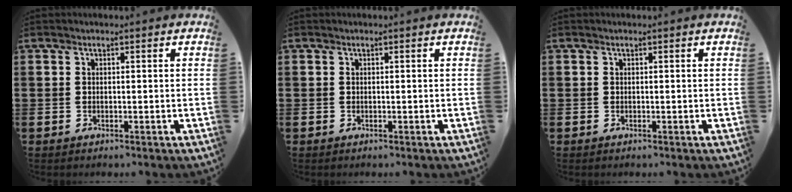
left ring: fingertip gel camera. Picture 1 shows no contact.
{"total": 0.0}
{"total": 0.0}